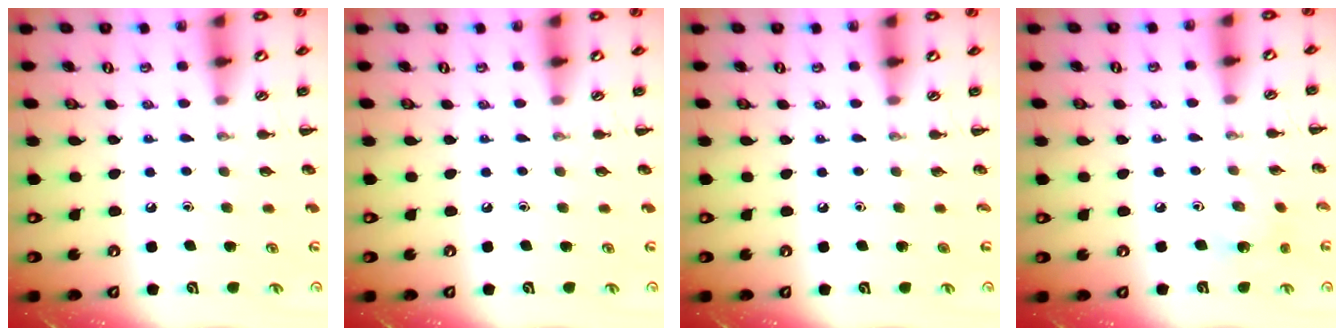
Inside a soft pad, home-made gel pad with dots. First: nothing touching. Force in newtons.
{"total": 0.0}
{"total": 0.0}
{"total": 1.8, "press": 1.7, "slide": 0.5}